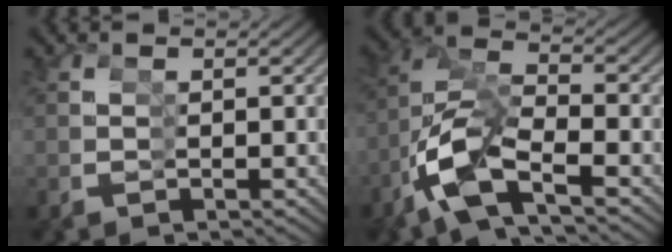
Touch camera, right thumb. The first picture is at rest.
{"total": 8.1, "force": [-1.9, 5.4, 5.7], "torque": [-0.159, -0.011, -0.025]}